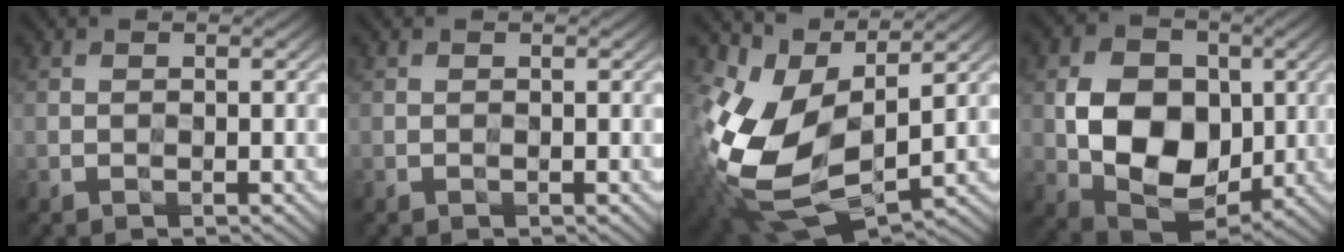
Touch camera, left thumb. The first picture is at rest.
{"total": 0.0}
{"total": 14.2, "force": [2.1, 8.9, 10.9], "torque": [-0.271, -0.021, 0.047]}
{"total": 11.9, "force": [-0.1, 8.7, 8.1], "torque": [-0.156, -0.006, -0.001]}